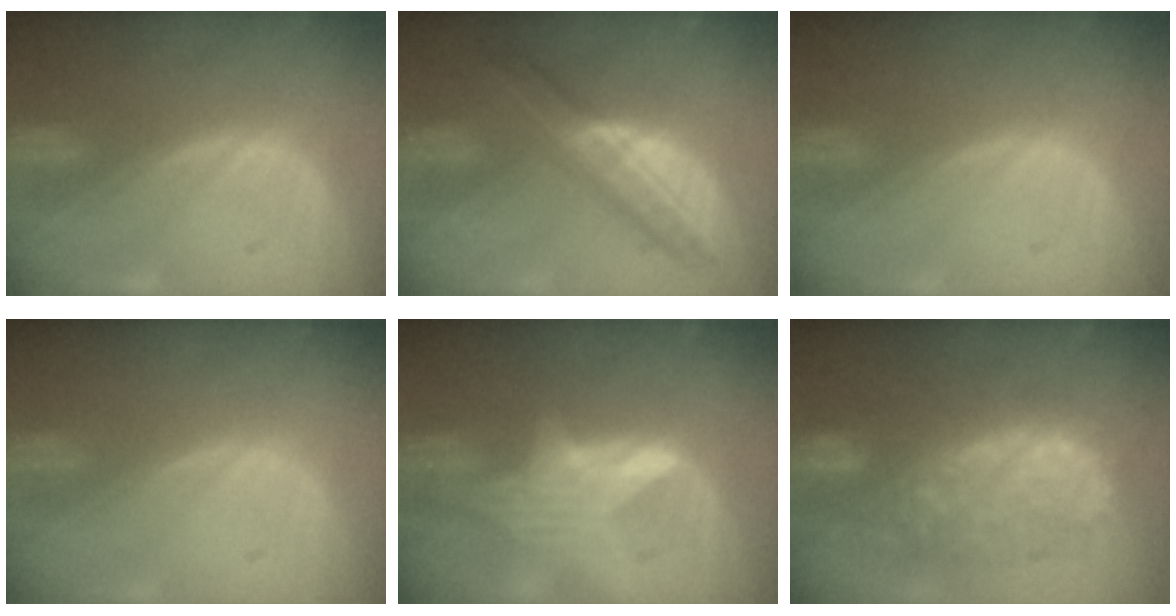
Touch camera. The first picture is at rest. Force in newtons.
{"total": 8.0, "press": 8.0, "slide": 0.6}
{"total": 0.0}
{"total": 0.0}
{"total": 5.9, "press": 5.8, "slide": 0.8}
{"total": 12.2, "press": 12.1, "slide": 1.3}